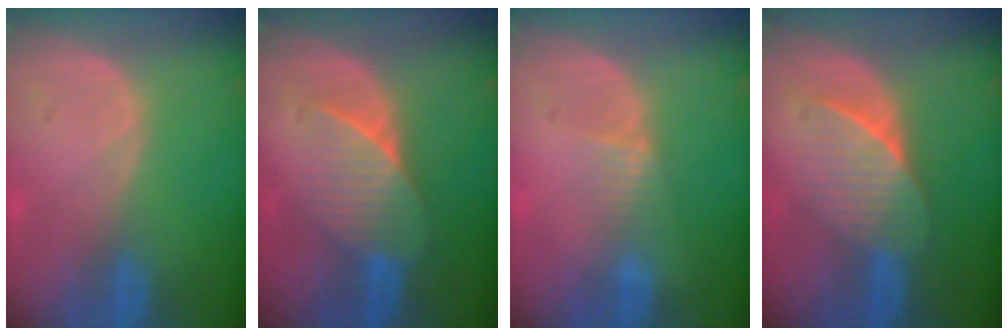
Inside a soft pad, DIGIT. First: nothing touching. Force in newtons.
{"total": 6.8, "press": 6.4, "slide": 2.3}
{"total": 2.3, "press": 2.1, "slide": 1.0}
{"total": 7.5, "press": 6.6, "slide": 3.5}